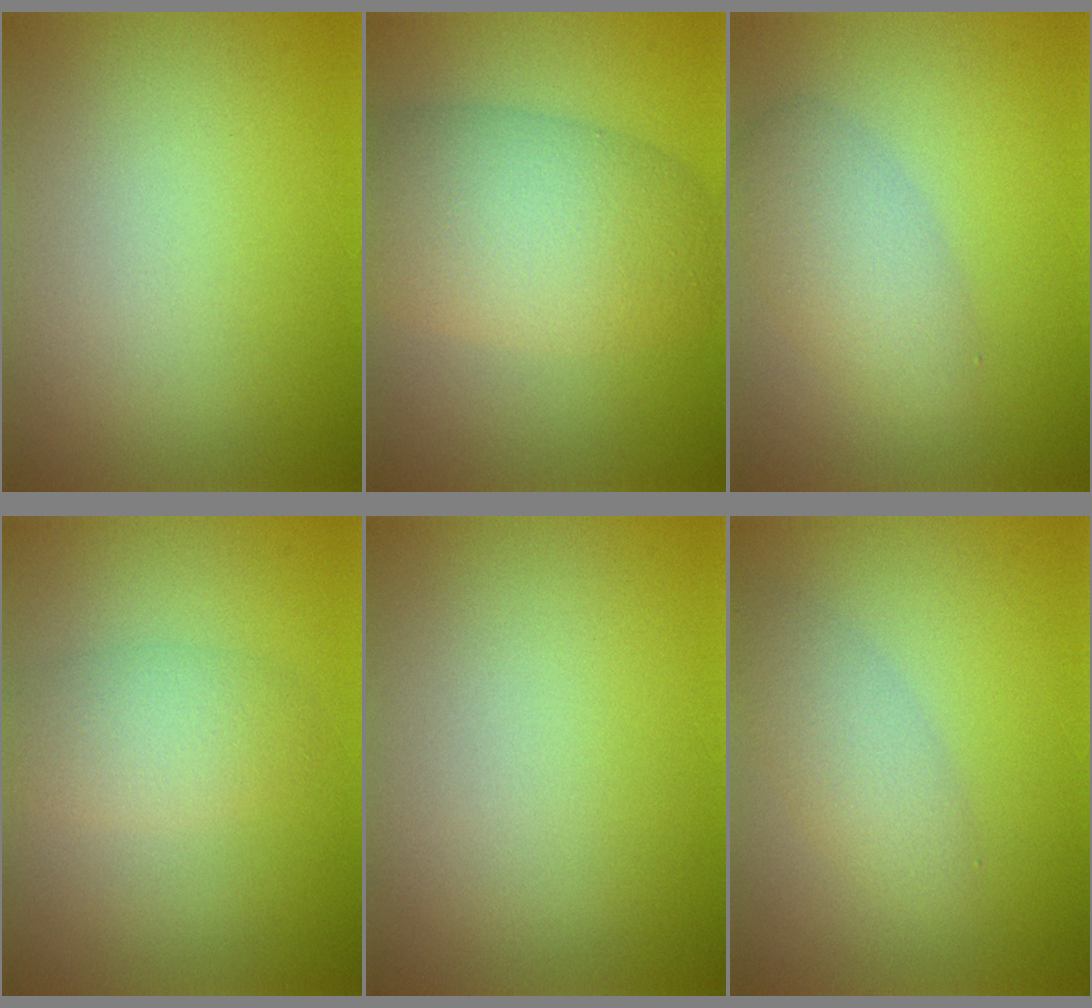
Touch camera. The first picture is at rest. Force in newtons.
{"total": 7.6, "press": 7.6, "slide": 0.2}
{"total": 3.5, "press": 3.5, "slide": 0.2}
{"total": 2.8, "press": 2.8, "slide": 0.1}
{"total": 0.0}
{"total": 2.6, "press": 2.6, "slide": 0.1}